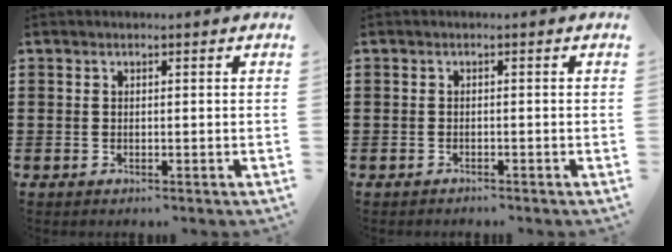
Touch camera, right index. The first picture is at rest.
{"total": 0.5, "force": [-0.5, 0.0, -0.1], "torque": [0.001, 0.001, -0.011]}